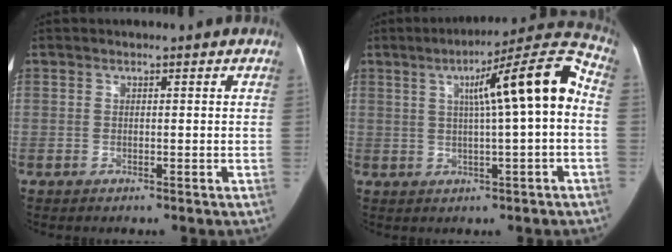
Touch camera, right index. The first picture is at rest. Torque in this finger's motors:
{"motor_torque": [0.71, 0.36, 0.35, 0.11]}